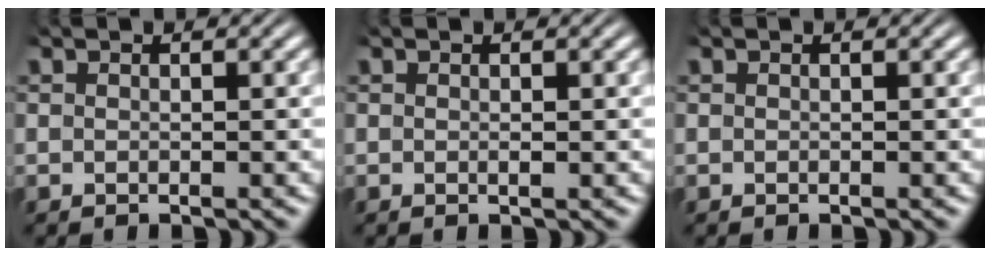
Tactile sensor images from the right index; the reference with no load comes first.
{"total": 0.0}
{"total": 0.0}